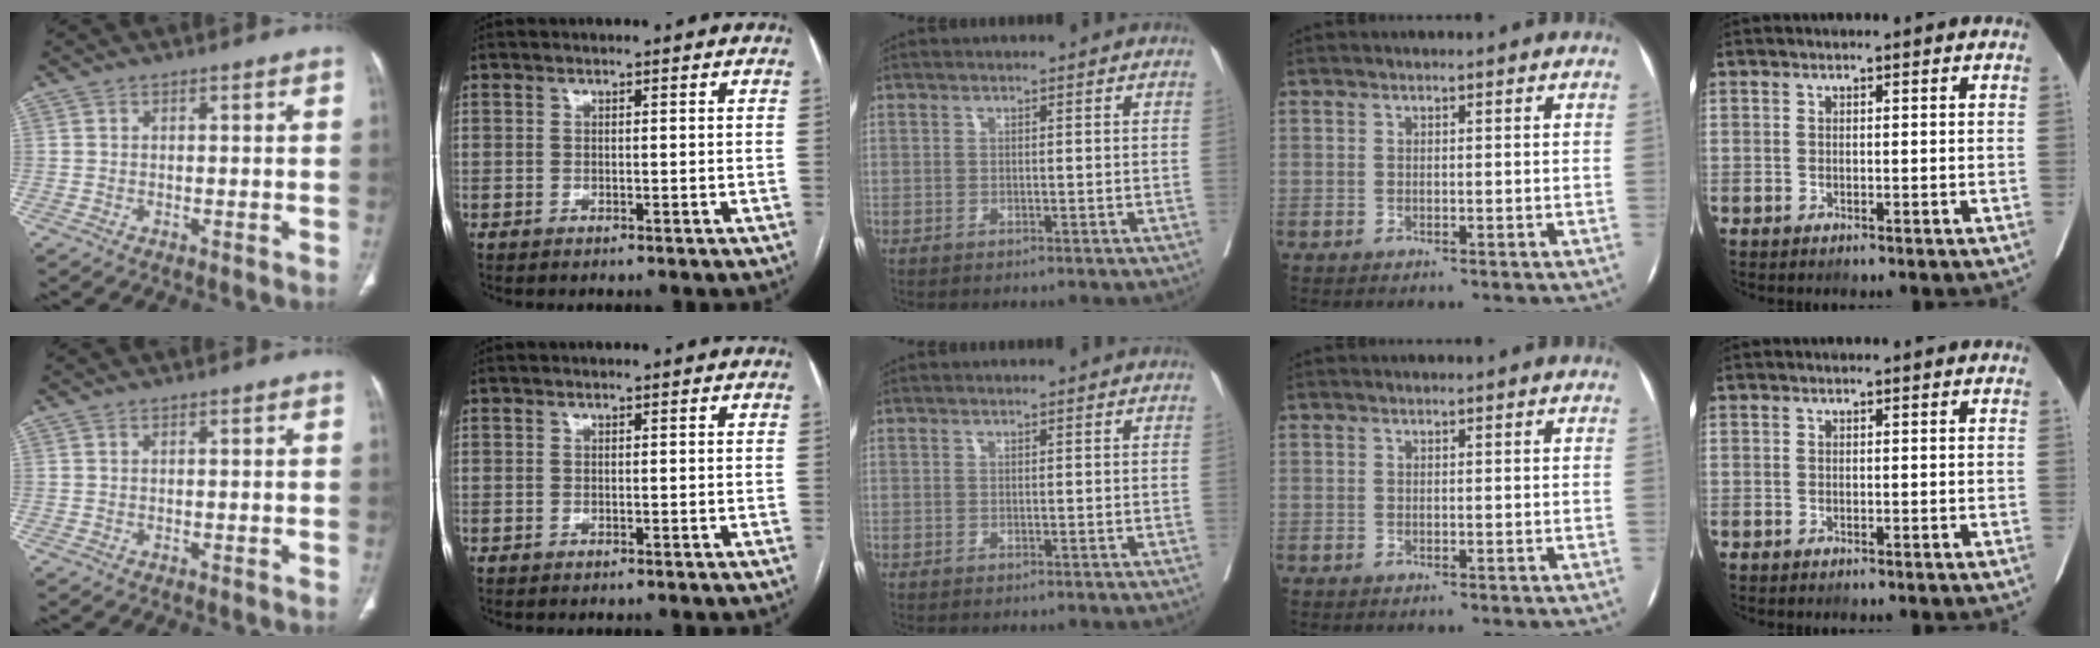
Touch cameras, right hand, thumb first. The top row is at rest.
{}